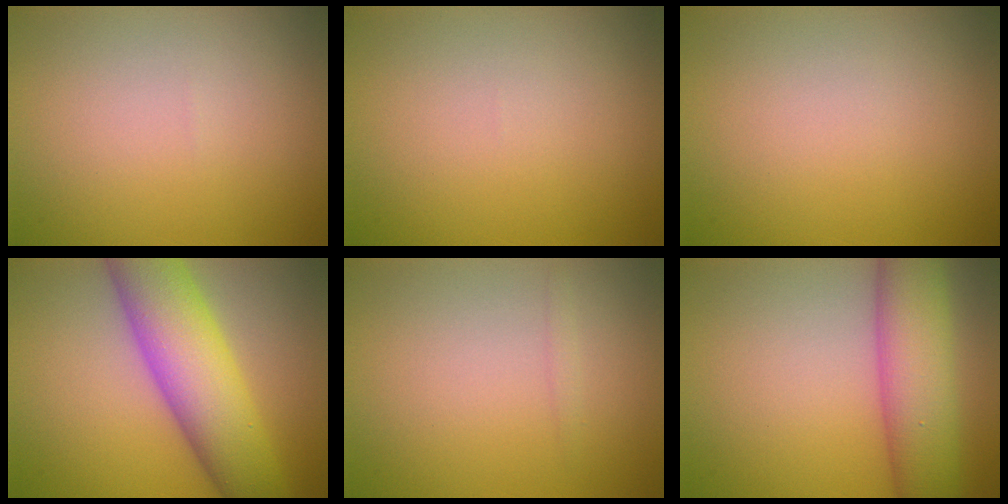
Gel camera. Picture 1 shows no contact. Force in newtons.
{"total": 0.0}
{"total": 0.0}
{"total": 9.7, "press": 9.7, "slide": 0.3}
{"total": 0.5, "press": 0.5, "slide": 0.0}
{"total": 7.9, "press": 7.9, "slide": 0.4}